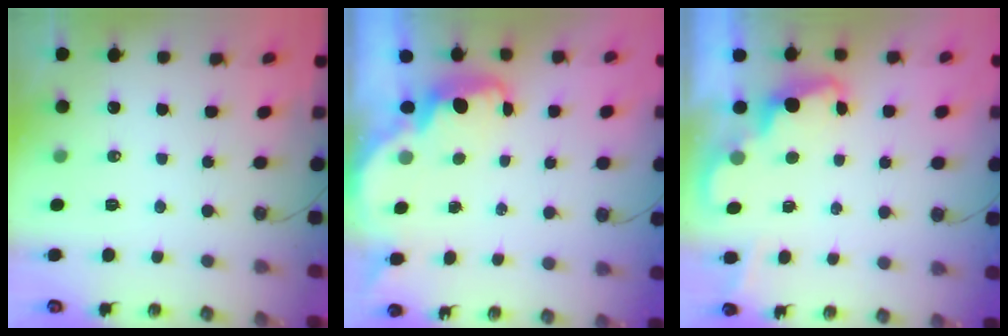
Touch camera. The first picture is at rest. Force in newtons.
{"total": 2.2, "press": 2.1, "slide": 0.7}
{"total": 2.5, "press": 2.4, "slide": 0.5}